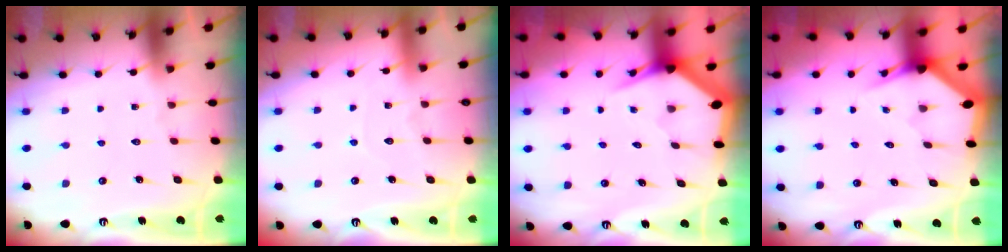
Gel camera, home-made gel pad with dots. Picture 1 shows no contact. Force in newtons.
{"total": 4.2, "press": 4.2, "slide": 0.4}
{"total": 3.8, "press": 3.8, "slide": 0.1}
{"total": 3.0, "press": 3.0, "slide": 0.2}